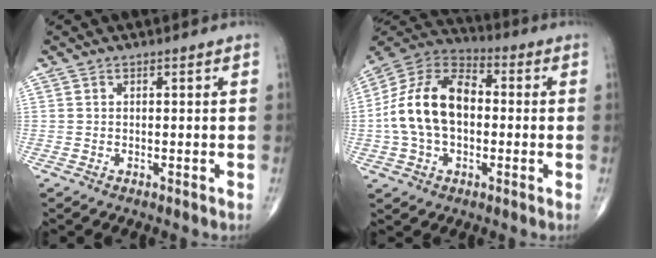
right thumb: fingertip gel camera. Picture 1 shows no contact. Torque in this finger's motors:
{"motor_torque": [1.33, 1.72, 0.54, -0.36, 0.55]}